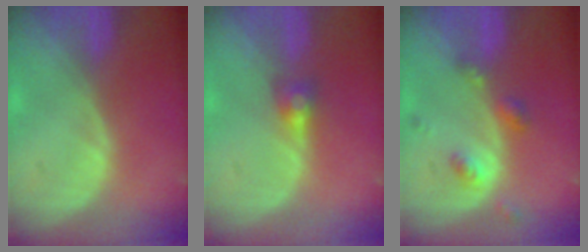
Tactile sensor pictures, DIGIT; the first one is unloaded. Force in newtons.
{"total": 2.9, "press": 2.5, "slide": 1.5}
{"total": 4.6, "press": 4.1, "slide": 2.1}